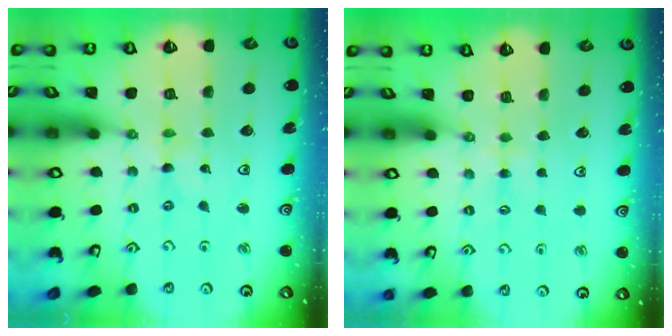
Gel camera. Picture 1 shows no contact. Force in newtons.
{"total": 2.1, "press": 2.1, "slide": 0.4}